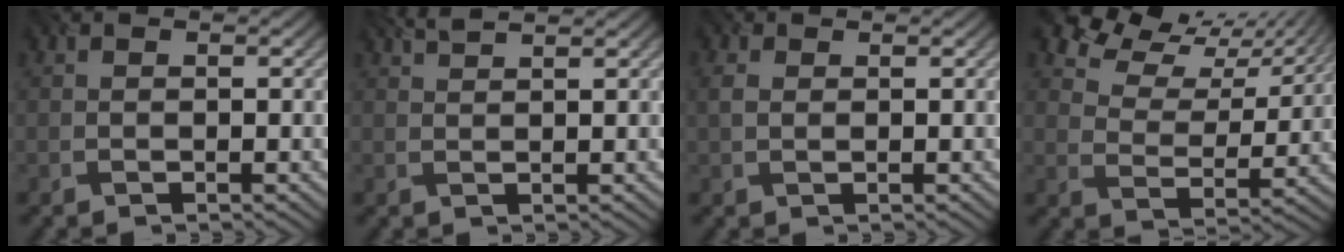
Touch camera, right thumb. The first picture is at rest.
{"total": 1.8, "force": [1.7, -0.3, 0.5], "torque": [-0.024, 0.001, 0.034]}
{"total": 1.2, "force": [0.8, 0.6, 0.6], "torque": [-0.028, 0.002, 0.011]}
{"total": 9.6, "force": [7.7, 4.0, 4.0], "torque": [-0.085, 0.008, 0.127]}